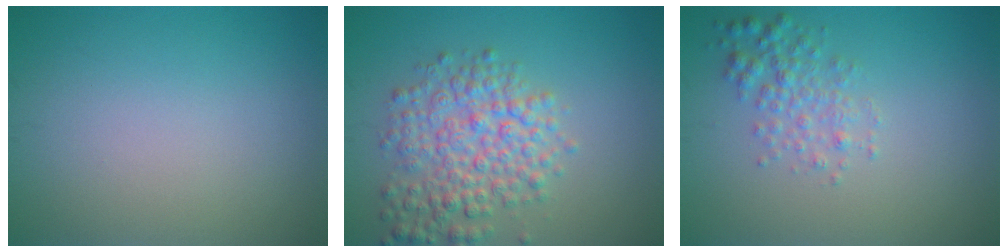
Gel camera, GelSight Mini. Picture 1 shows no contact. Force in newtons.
{"total": 5.4, "press": 5.4, "slide": 0.2}
{"total": 2.4, "press": 2.4, "slide": 0.1}